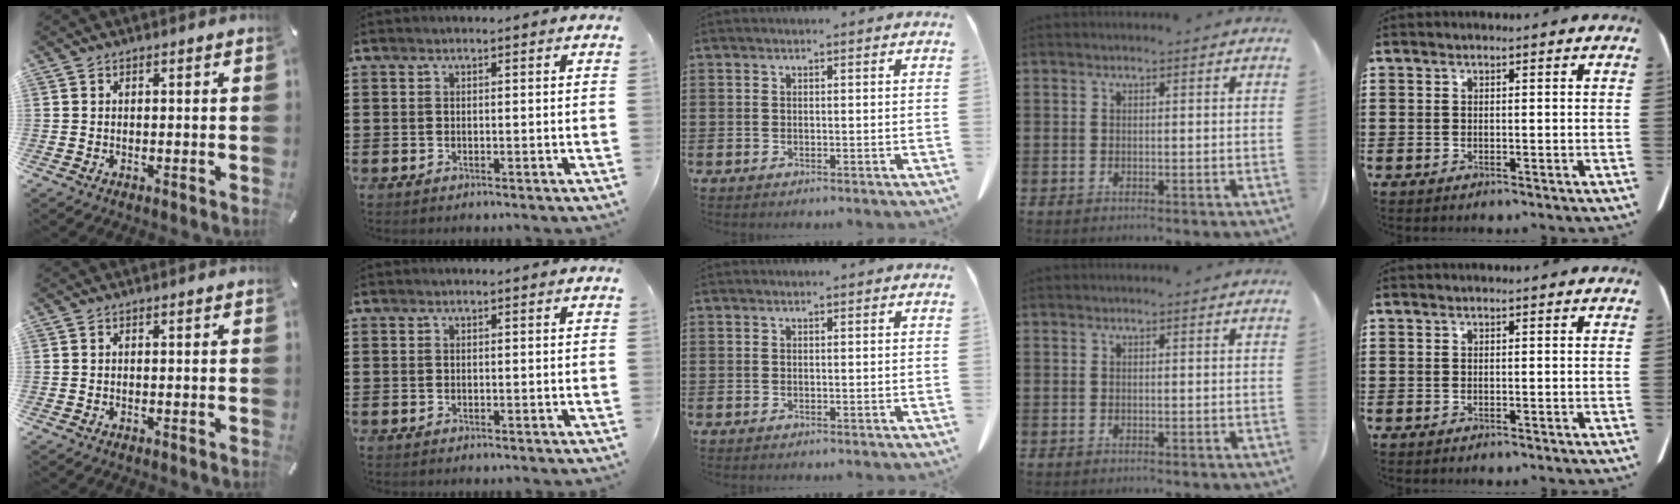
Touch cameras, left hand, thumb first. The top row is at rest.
{}